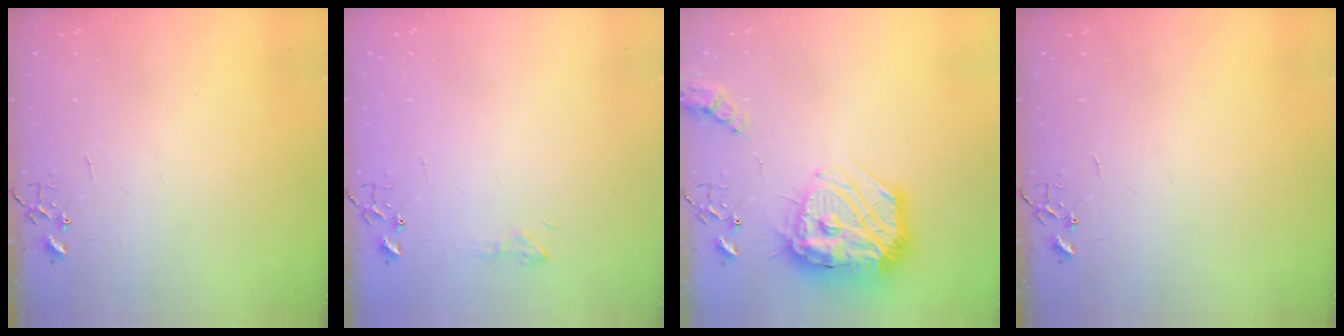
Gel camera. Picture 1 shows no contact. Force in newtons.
{"total": 6.2, "press": 6.1, "slide": 0.7}
{"total": 24.3, "press": 24.2, "slide": 2.5}
{"total": 0.0}